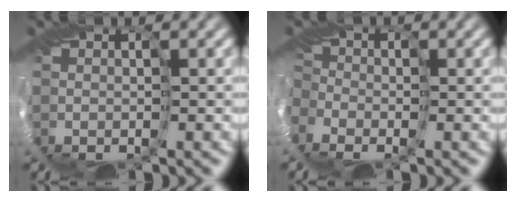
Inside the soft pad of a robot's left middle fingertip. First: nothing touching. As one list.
[{"total": 2.9, "force": [-2.2, 1.8, 0.6], "torque": [-0.022, -0.018, -0.039]}]